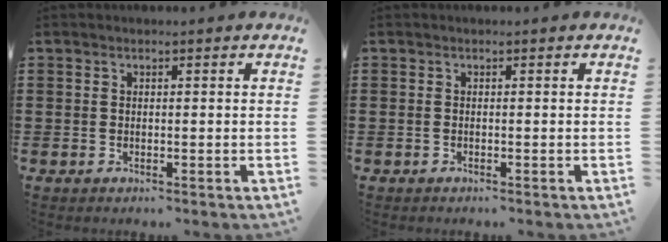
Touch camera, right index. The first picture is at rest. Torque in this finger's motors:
{"motor_torque": [-0.13, 0.15, 0.00, 0.02]}